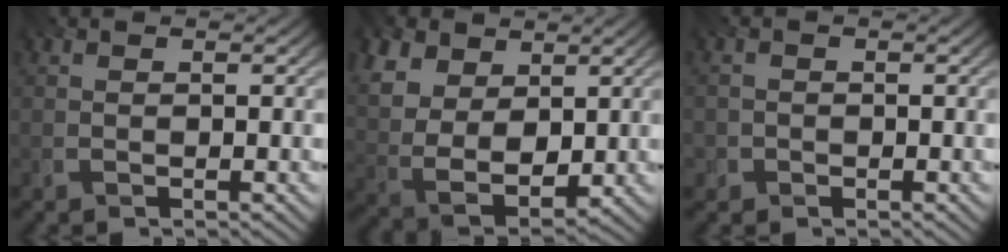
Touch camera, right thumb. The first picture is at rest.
{"total": 10.7, "force": [4.4, 7.0, 6.9], "torque": [-0.192, 0.007, 0.081]}
{"total": 1.3, "force": [-0.8, 0.9, -0.5], "torque": [0.012, -0.004, -0.024]}